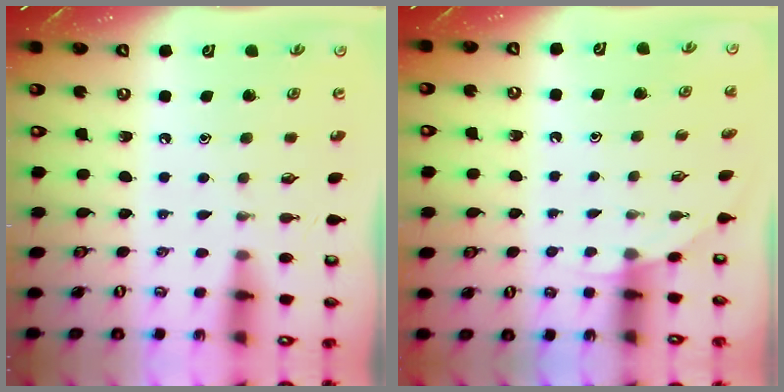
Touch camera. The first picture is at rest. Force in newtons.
{"total": 2.7, "press": 2.7, "slide": 0.1}